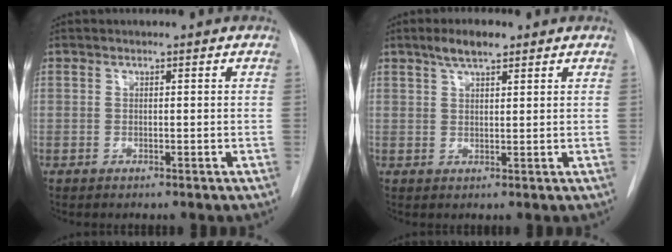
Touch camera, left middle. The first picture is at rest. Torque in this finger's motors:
{"motor_torque": [0.21, -0.20, 0.04, 0.02]}